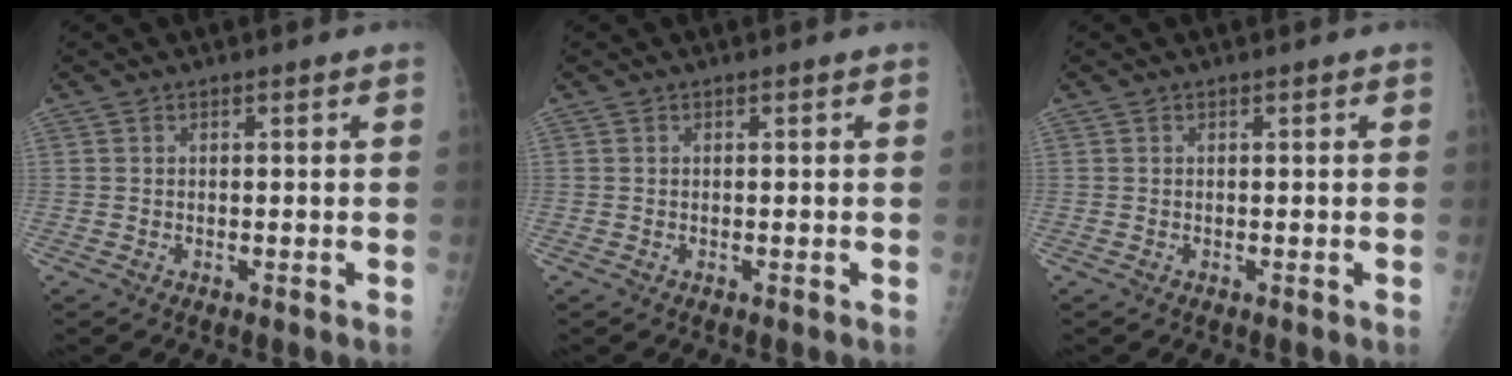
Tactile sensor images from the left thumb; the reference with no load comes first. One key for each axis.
{"total": 0.0}
{"total": 0.0}